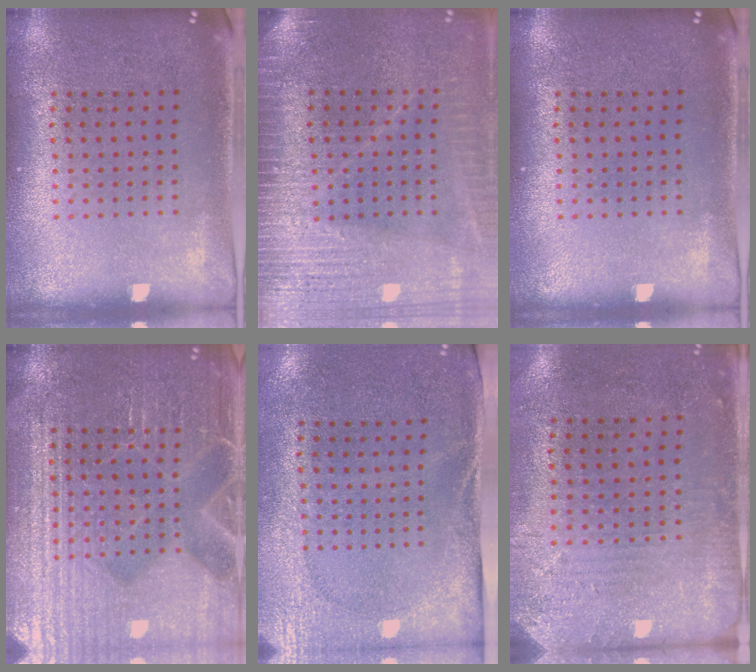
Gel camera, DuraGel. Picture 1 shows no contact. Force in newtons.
{"total": 3.6, "press": 3.2, "slide": 1.7}
{"total": 0.0}
{"total": 4.7, "press": 4.6, "slide": 0.6}
{"total": 2.7, "press": 2.1, "slide": 1.6}
{"total": 2.8, "press": 2.3, "slide": 1.7}